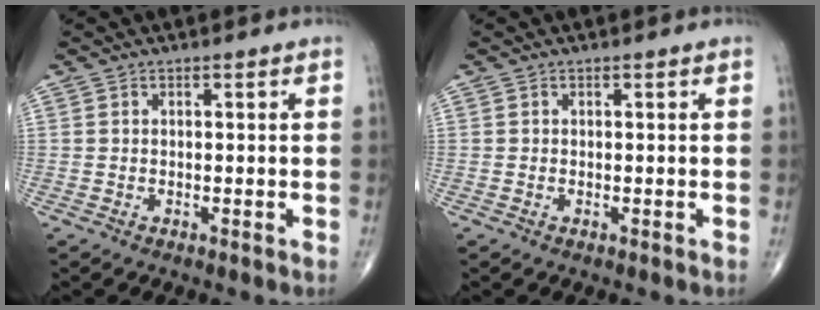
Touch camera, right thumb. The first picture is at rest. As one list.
[{"total": 0.0}]